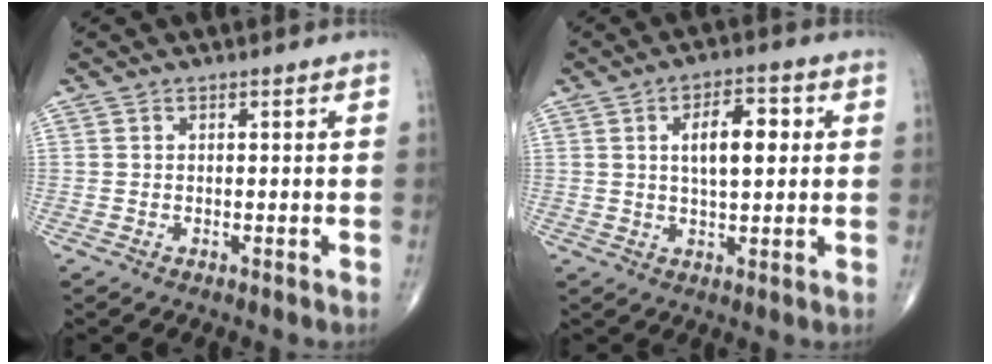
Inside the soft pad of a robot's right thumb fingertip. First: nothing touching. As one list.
[{"total": 8.0, "force": [1.5, 3.5, 7.1], "torque": [-0.099, 0.003, 0.022]}]